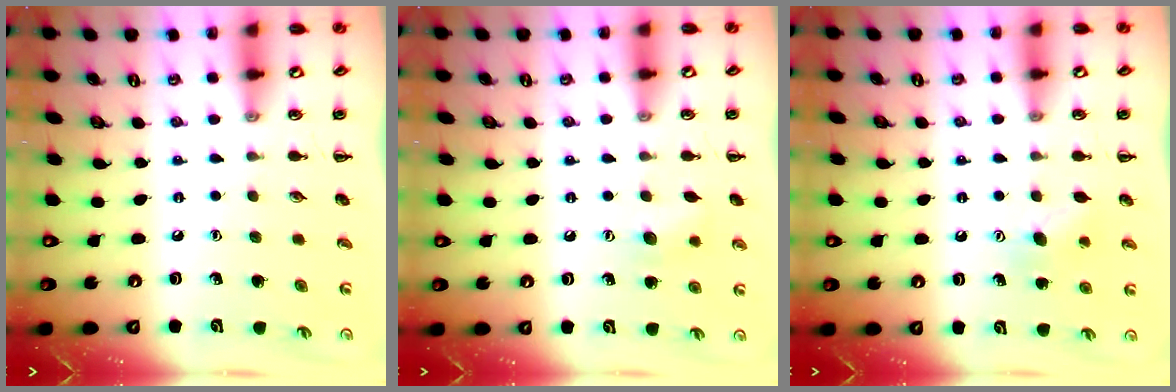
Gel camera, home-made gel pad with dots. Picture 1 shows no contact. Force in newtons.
{"total": 7.0, "press": 6.8, "slide": 1.7}
{"total": 7.3, "press": 7.1, "slide": 1.6}